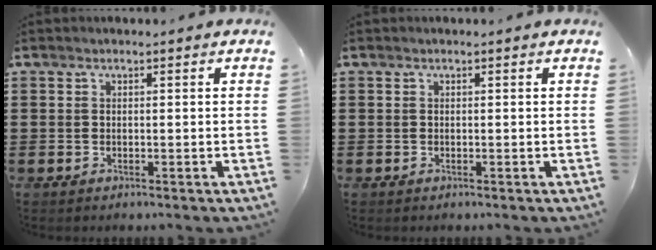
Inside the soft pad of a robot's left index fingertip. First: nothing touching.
{"total": 0.0}